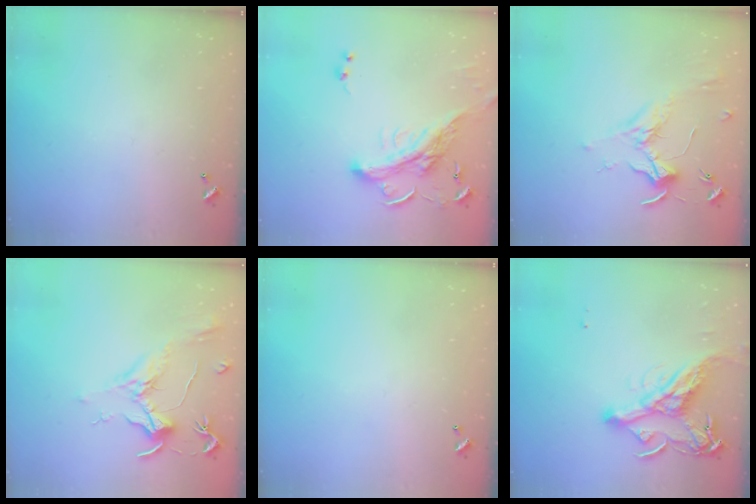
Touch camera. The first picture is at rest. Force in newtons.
{"total": 3.9, "press": 3.7, "slide": 1.3}
{"total": 1.8, "press": 1.6, "slide": 0.7}
{"total": 1.9, "press": 1.7, "slide": 0.9}
{"total": 0.0}
{"total": 10.7, "press": 10.6, "slide": 1.6}